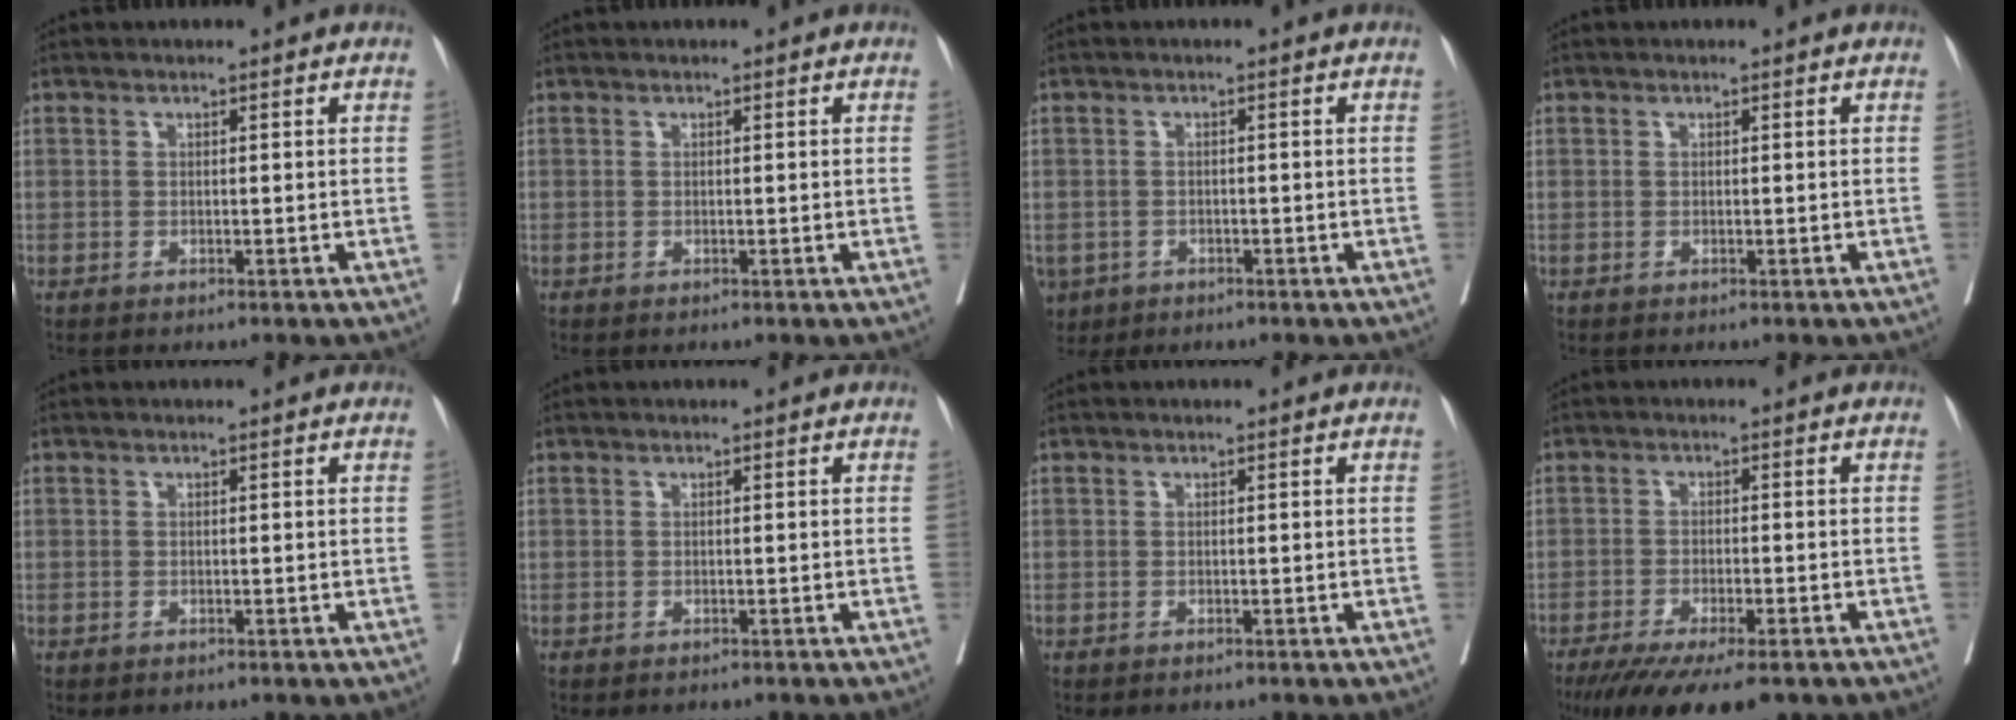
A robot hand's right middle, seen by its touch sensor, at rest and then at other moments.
{"total": 0.0}
{"total": 4.5, "force": [-2.5, 3.6, 1.2], "torque": [-0.021, 0.002, -0.037]}
{"total": 0.0}
{"total": 0.0}
{"total": 1.5, "force": [-1.4, 0.4, 0.4], "torque": [-0.009, -0.003, -0.019]}
{"total": 0.7, "force": [-0.6, 0.1, 0.2], "torque": [-0.001, -0.002, -0.012]}
{"total": 12.8, "force": [-9.5, 3.0, 8.0], "torque": [-0.120, -0.020, -0.146]}